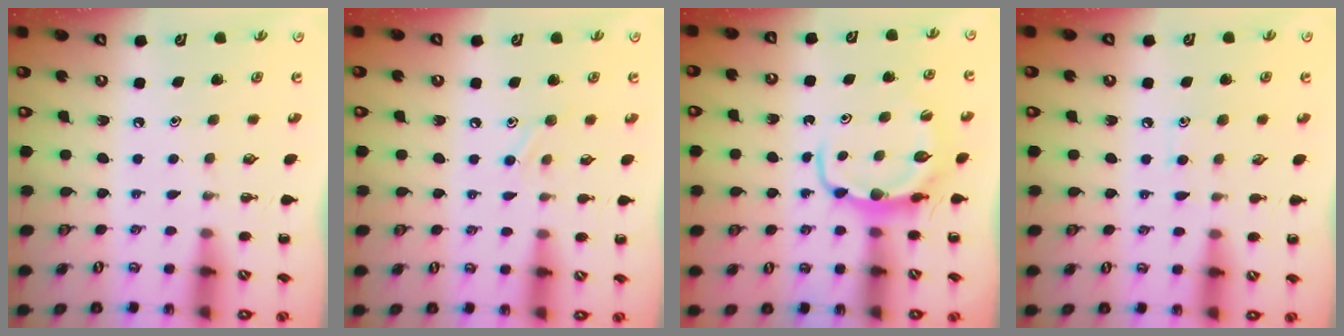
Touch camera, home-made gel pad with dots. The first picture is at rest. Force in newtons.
{"total": 6.2, "press": 6.0, "slide": 1.7}
{"total": 6.2, "press": 6.0, "slide": 1.2}
{"total": 6.0, "press": 5.6, "slide": 2.1}